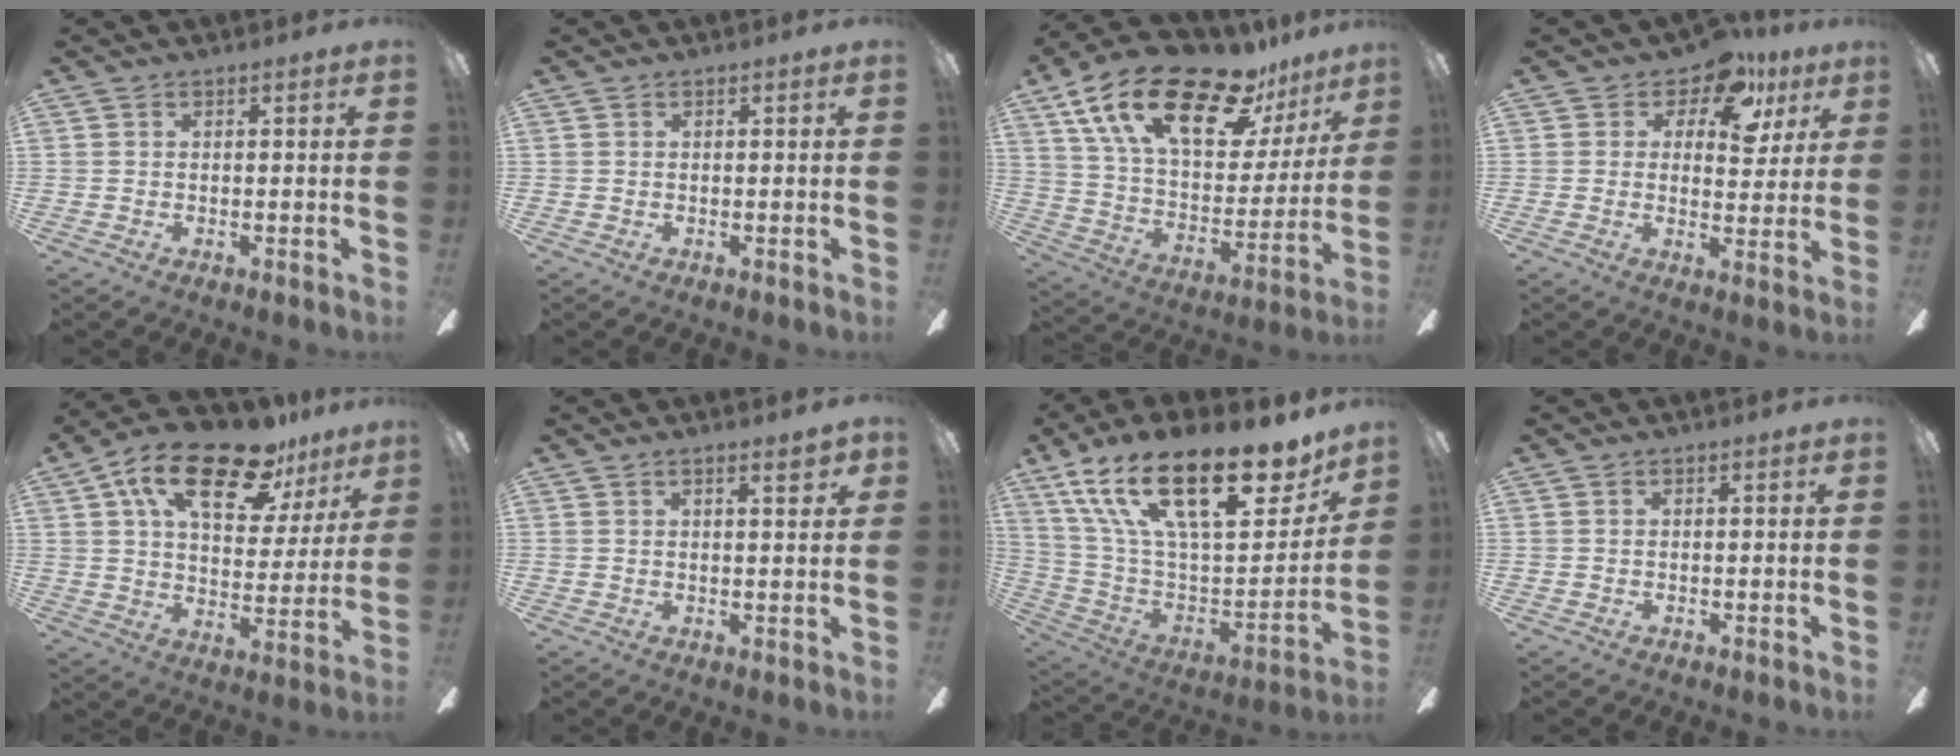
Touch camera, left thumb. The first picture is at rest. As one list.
[{"total": 0.0}, {"total": 26.2, "force": [16.2, 11.0, 17.4], "torque": [-0.303, -0.087, 0.278]}, {"total": 10.7, "force": [6.7, 5.6, 6.3], "torque": [-0.079, -0.036, 0.114]}, {"total": 20.7, "force": [12.8, 8.9, 13.5], "torque": [-0.228, -0.057, 0.217]}, {"total": 3.6, "force": [2.1, 0.6, 2.8], "torque": [-0.034, -0.007, 0.030]}, {"total": 27.5, "force": [16.5, 10.8, 19.2], "torque": [-0.322, -0.102, 0.281]}, {"total": 0.0}]